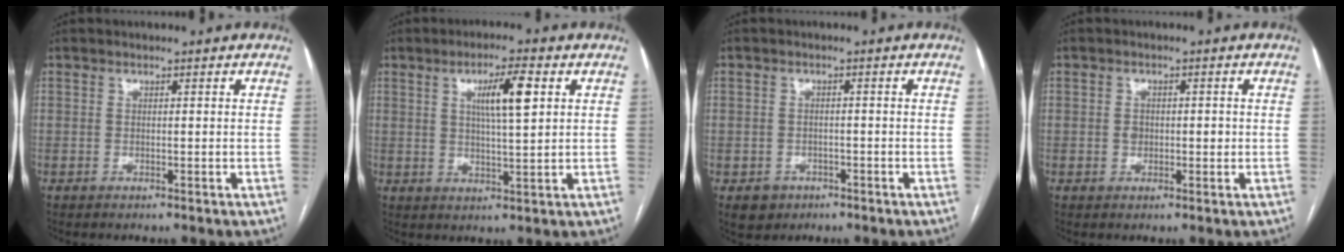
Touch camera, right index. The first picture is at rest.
{"total": 6.9, "force": [2.3, 0.6, 6.5], "torque": [-0.114, 0.005, 0.039]}
{"total": 3.4, "force": [-1.6, 2.9, 0.5], "torque": [-0.001, 0.009, -0.018]}
{"total": 2.3, "force": [-0.1, 1.7, 1.6], "torque": [-0.025, 0.007, 0.001]}